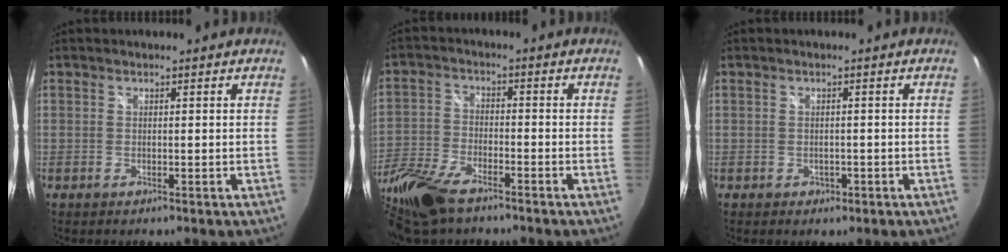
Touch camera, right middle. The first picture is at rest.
{"total": 13.5, "force": [-9.8, 5.0, 7.9], "torque": [-0.197, -0.028, -0.201]}
{"total": 1.8, "force": [-0.7, 1.5, 0.7], "torque": [-0.012, -0.002, -0.007]}